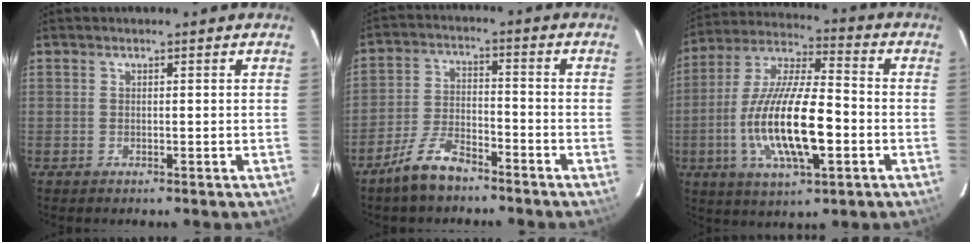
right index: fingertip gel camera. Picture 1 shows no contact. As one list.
[{"total": 8.1, "force": [-6.3, 2.8, 4.2], "torque": [-0.098, 0.005, -0.117]}, {"total": 18.4, "force": [-4.6, 5.6, 17.0], "torque": [-0.339, -0.010, -0.085]}]